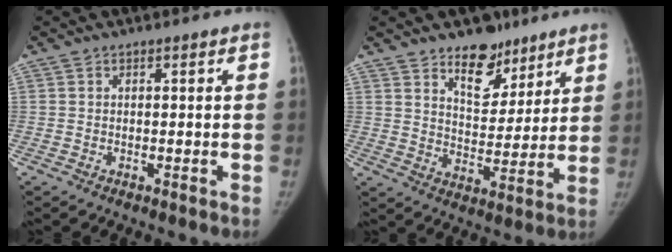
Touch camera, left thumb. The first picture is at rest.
{"total": 10.8, "force": [7.6, 6.1, 4.6], "torque": [-0.035, -0.050, 0.124]}